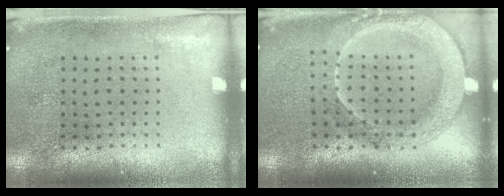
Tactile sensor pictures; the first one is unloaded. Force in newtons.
{"total": 2.0, "press": 1.8, "slide": 0.7}